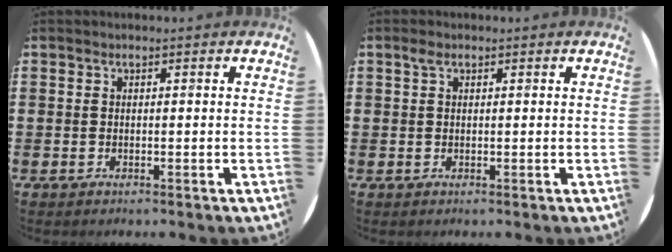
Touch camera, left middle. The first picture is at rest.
{"total": 1.0, "force": [0.5, 0.6, 0.6], "torque": [-0.012, 0.006, 0.009]}